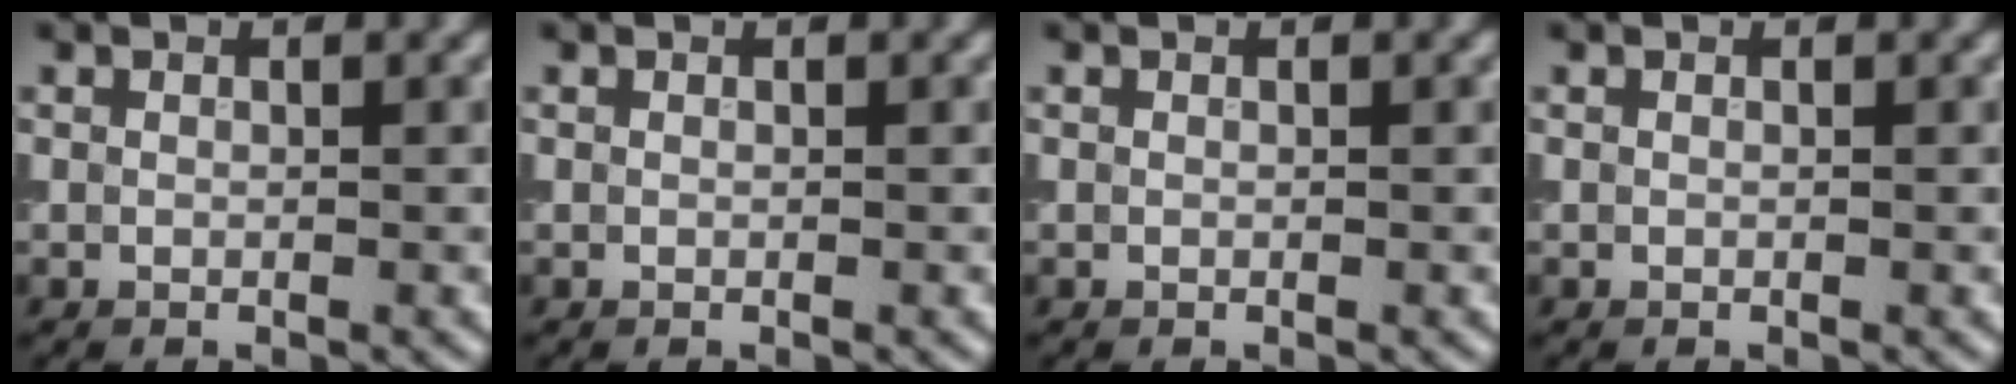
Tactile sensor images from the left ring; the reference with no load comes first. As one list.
[{"total": 0.0}, {"total": 0.0}, {"total": 0.0}]